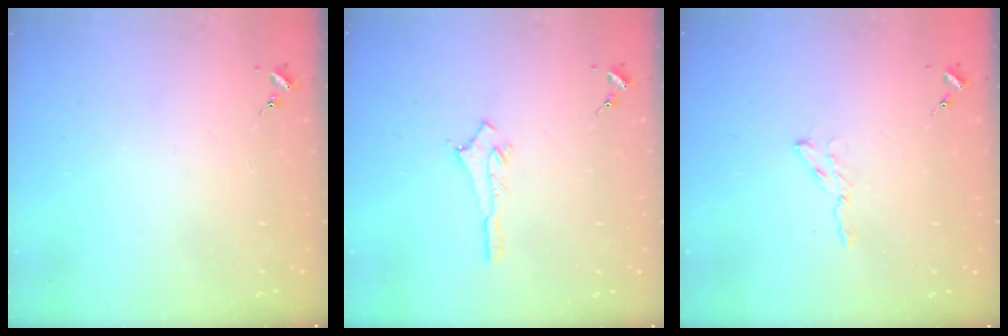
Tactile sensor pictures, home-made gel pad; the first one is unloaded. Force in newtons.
{"total": 2.9, "press": 2.9, "slide": 0.2}
{"total": 3.9, "press": 3.8, "slide": 0.5}